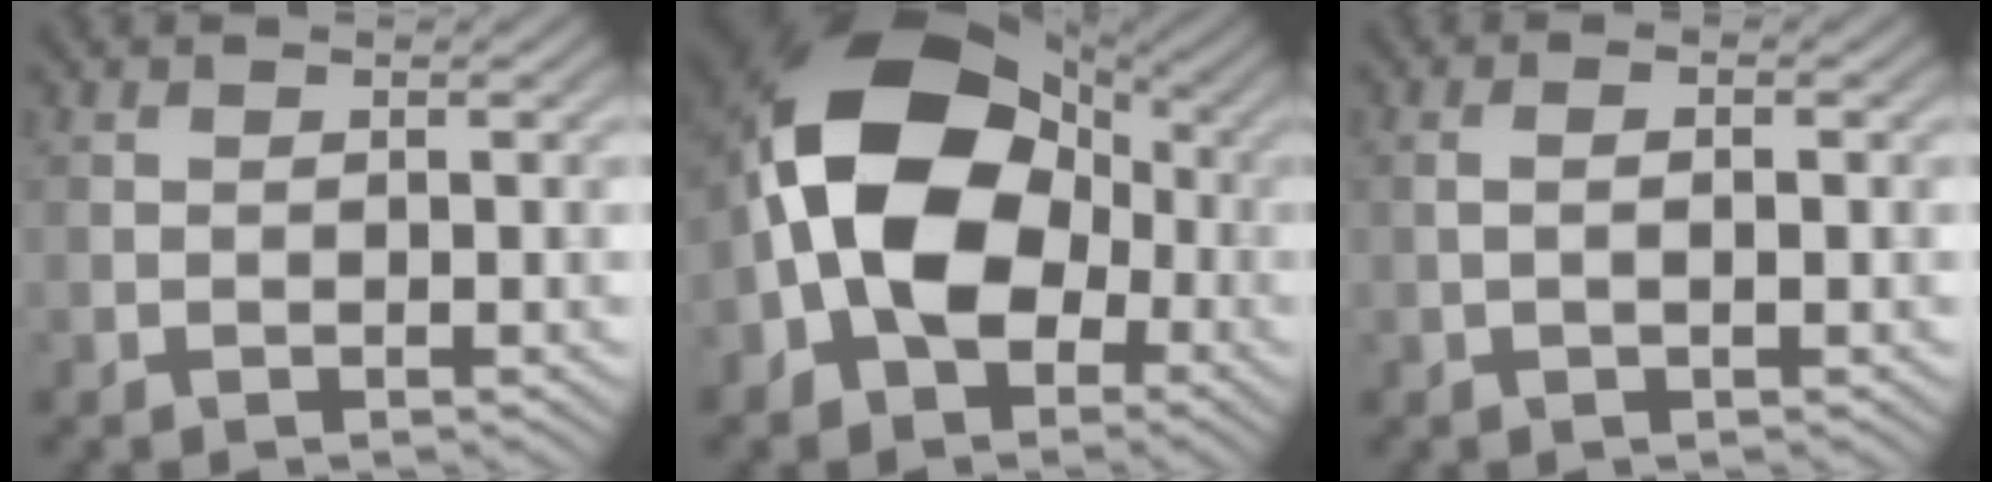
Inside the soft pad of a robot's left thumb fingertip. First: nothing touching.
{"total": 16.3, "force": [-2.2, 11.3, 11.6], "torque": [-0.216, 0.011, -0.058]}
{"total": 1.7, "force": [-0.1, 0.4, 1.6], "torque": [-0.025, -0.003, -0.004]}